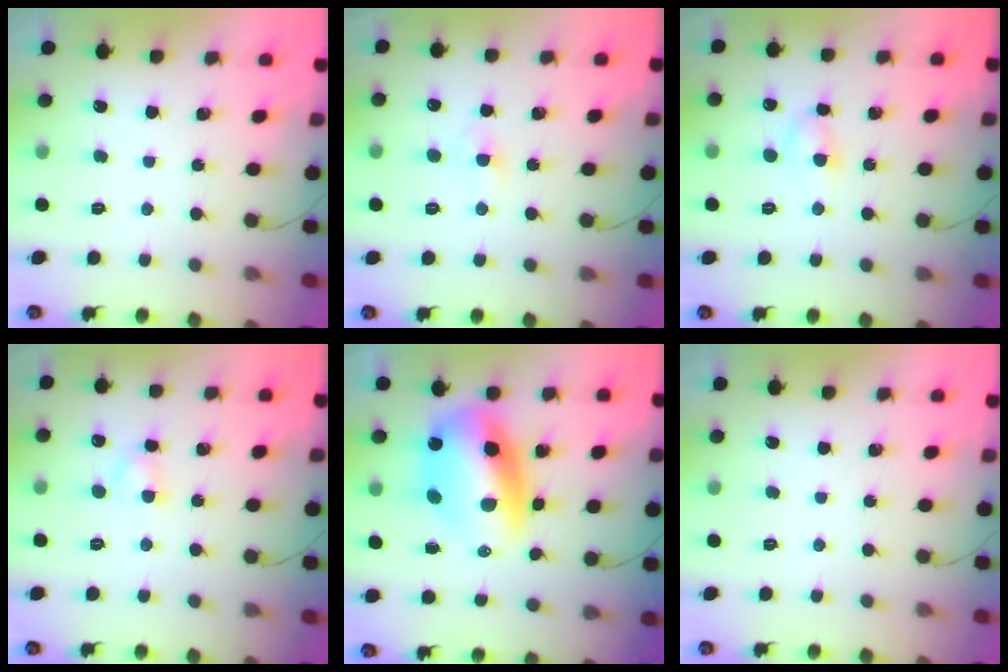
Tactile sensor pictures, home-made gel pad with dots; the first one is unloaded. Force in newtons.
{"total": 3.8, "press": 3.6, "slide": 1.2}
{"total": 3.9, "press": 3.7, "slide": 1.3}
{"total": 2.7, "press": 2.5, "slide": 1.0}
{"total": 14.6, "press": 14.0, "slide": 4.0}
{"total": 0.0}